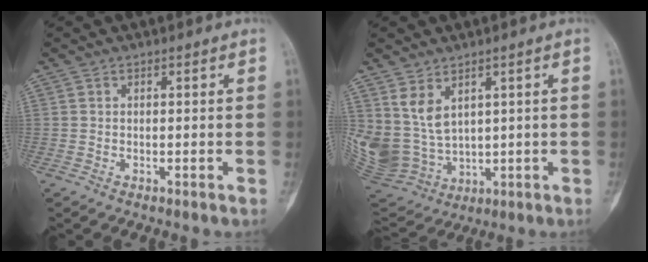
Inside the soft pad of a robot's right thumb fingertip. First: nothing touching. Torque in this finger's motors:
{"motor_torque": [-1.07, 1.40, 1.28, 0.41, 0.02]}